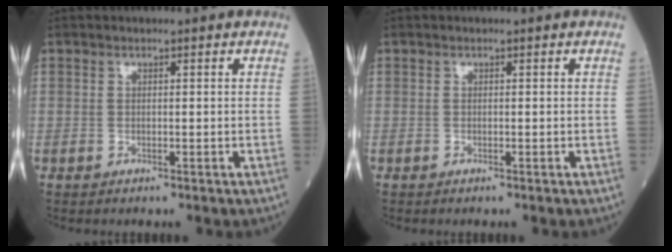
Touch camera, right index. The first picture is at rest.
{"total": 0.0}